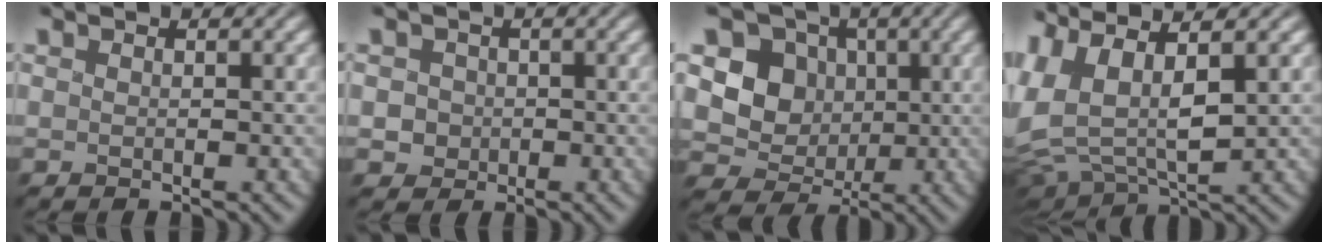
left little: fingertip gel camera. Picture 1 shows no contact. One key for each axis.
{"total": 2.2, "fx": -0.3, "fy": 2.0, "fz": 0.7, "tx": -0.003, "ty": 0.007, "tz": -0.001}
{"total": 7.3, "fx": 0.6, "fy": 6.6, "fz": 3.1, "tx": -0.051, "ty": 0.006, "tz": -0.018}
{"total": 7.5, "fx": 1.5, "fy": 3.2, "fz": 6.7, "tx": -0.162, "ty": 0.007, "tz": 0.021}